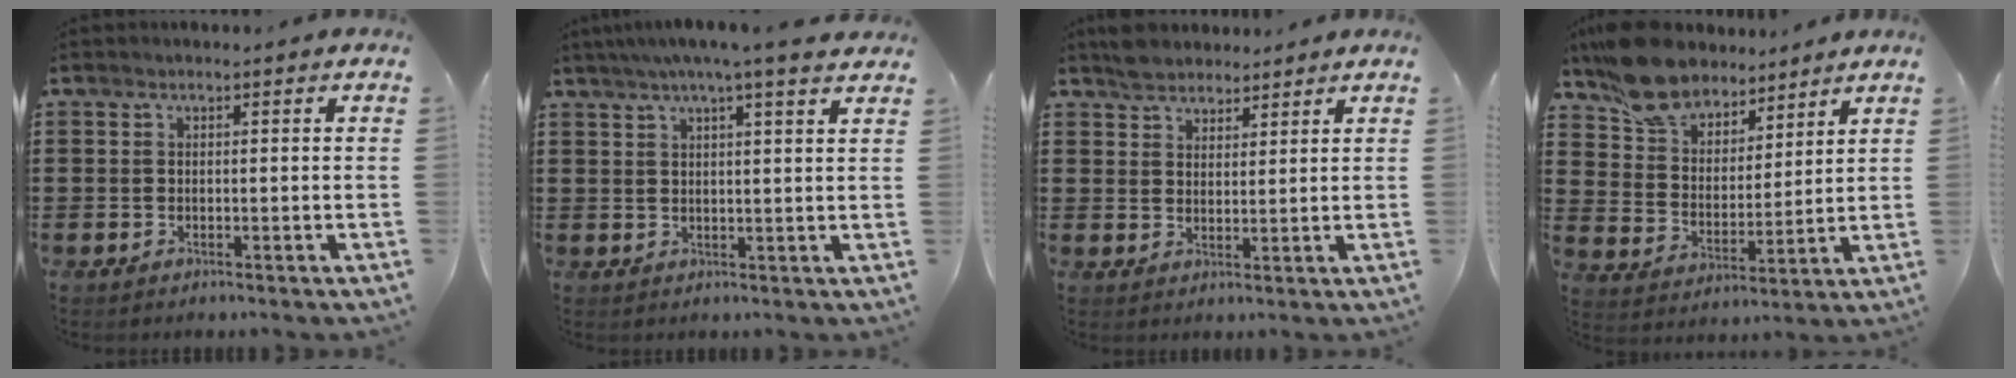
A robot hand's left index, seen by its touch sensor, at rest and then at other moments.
{"total": 4.7, "force": [3.5, -0.2, 3.2], "torque": [-0.071, -0.004, 0.060]}
{"total": 3.5, "force": [3.0, 1.7, 0.0], "torque": [-0.013, 0.005, 0.060]}
{"total": 10.4, "force": [9.0, 4.6, 2.8], "torque": [-0.095, -0.038, 0.172]}